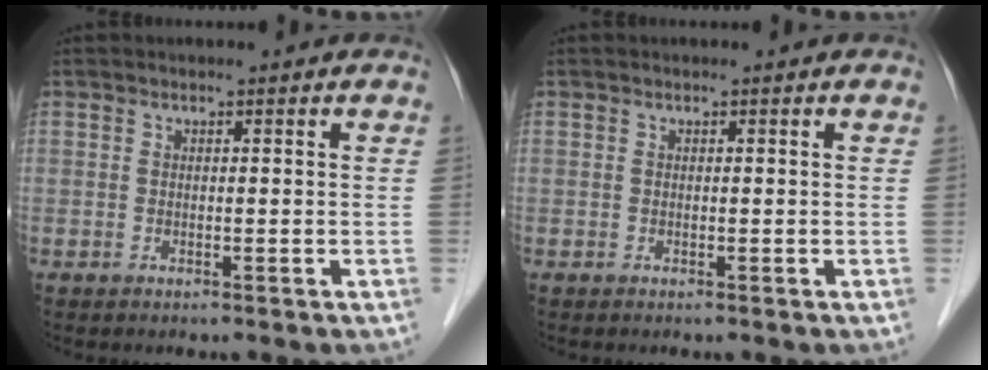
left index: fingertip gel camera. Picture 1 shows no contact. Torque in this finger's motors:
{"motor_torque": [0.00, 0.00, 0.00, -0.01]}